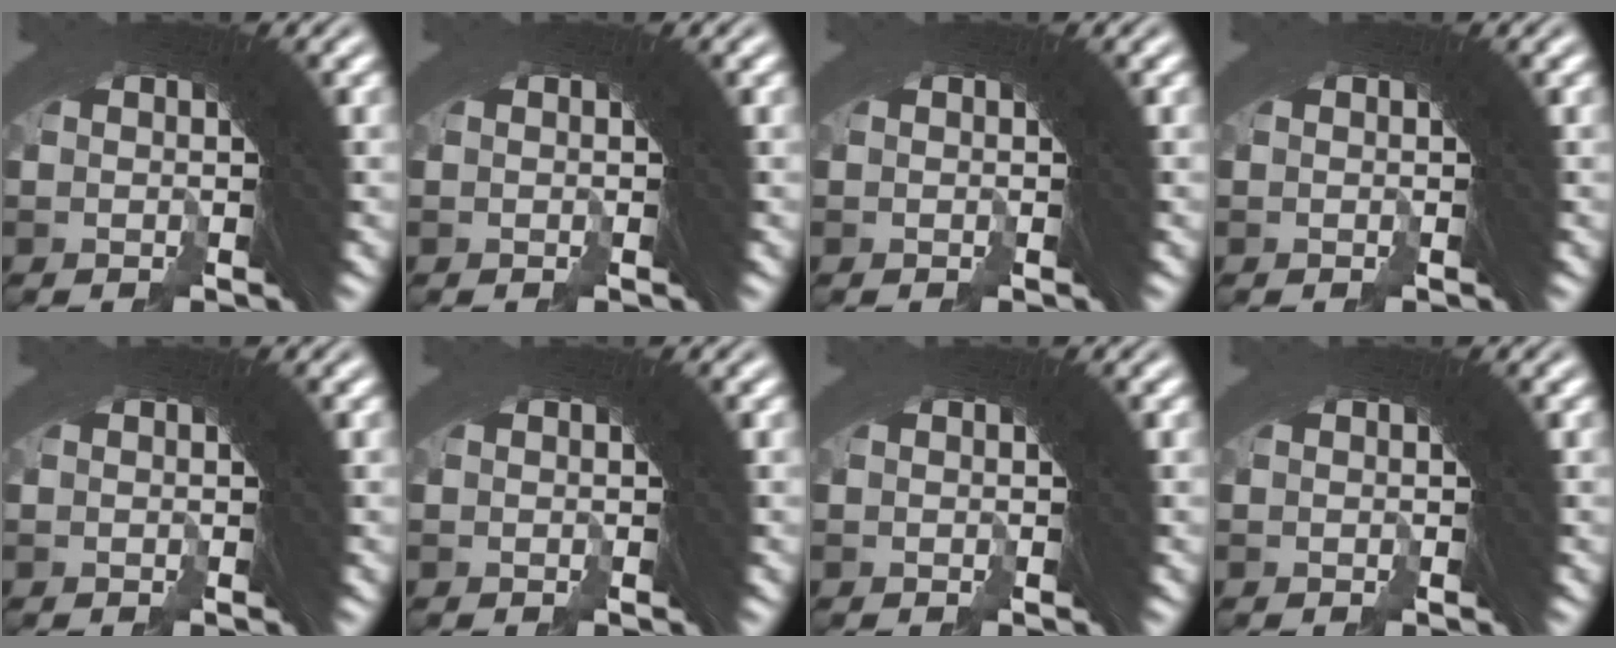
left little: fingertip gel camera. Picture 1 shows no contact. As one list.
[{"total": 0.0}, {"total": 0.0}, {"total": 0.0}, {"total": 0.0}, {"total": 0.0}, {"total": 0.0}, {"total": 0.0}]